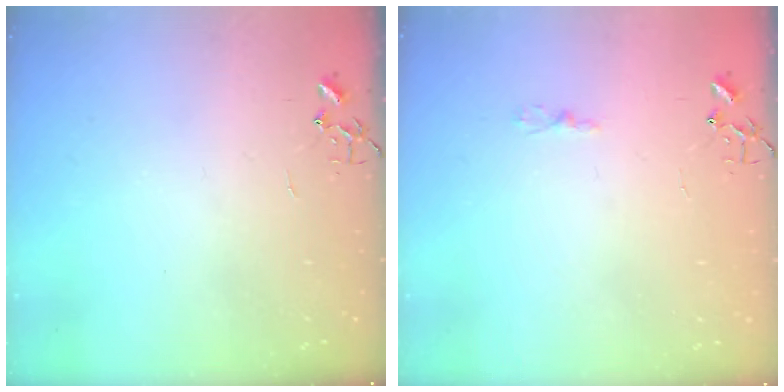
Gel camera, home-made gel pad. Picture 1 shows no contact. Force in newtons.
{"total": 3.1, "press": 3.1, "slide": 0.3}